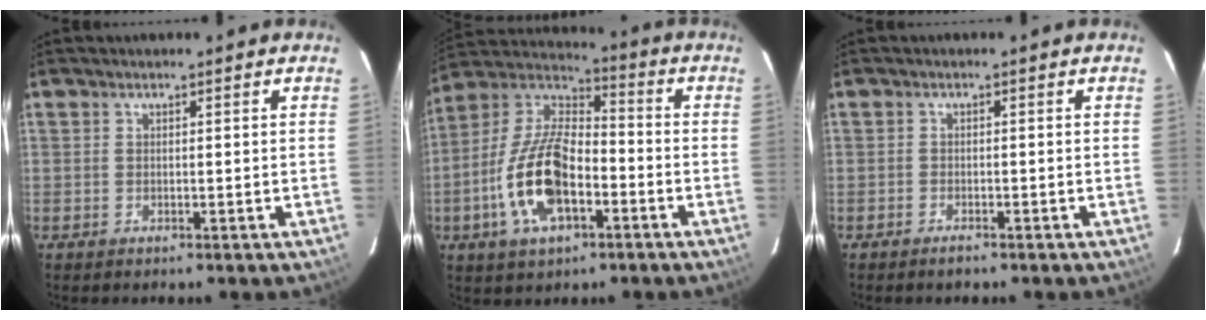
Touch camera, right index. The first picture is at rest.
{"total": 16.8, "force": [-5.7, 8.1, 13.6], "torque": [-0.288, 0.002, -0.107]}
{"total": 1.5, "force": [-1.3, 0.5, 0.6], "torque": [-0.018, -0.001, -0.026]}